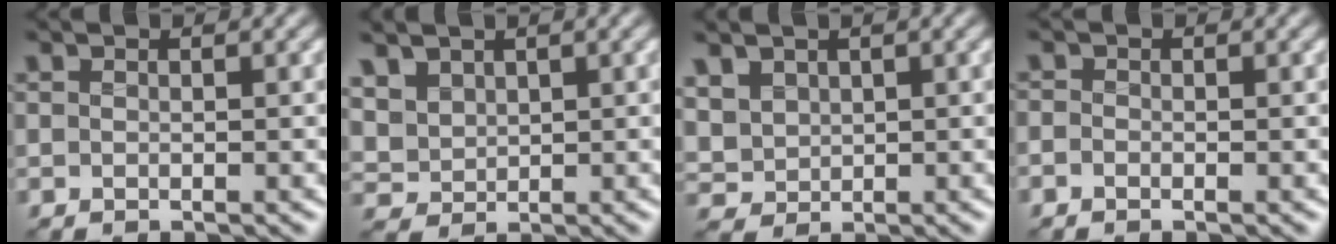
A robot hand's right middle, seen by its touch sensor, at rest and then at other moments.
{"total": 5.3, "force": [3.0, 3.7, 2.3], "torque": [-0.096, 0.010, 0.072]}
{"total": 4.3, "force": [2.2, 3.2, 1.9], "torque": [-0.083, 0.012, 0.061]}
{"total": 0.7, "force": [-0.4, 0.4, 0.4], "torque": [-0.005, -0.003, -0.010]}